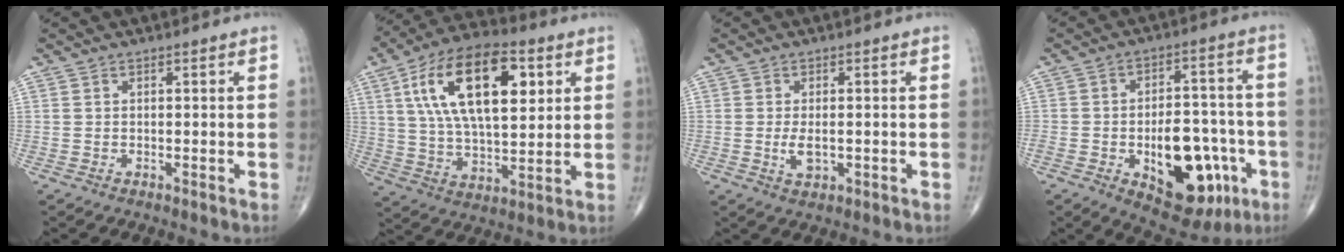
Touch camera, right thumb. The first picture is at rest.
{"total": 21.8, "force": [6.9, 10.3, 17.9], "torque": [-0.298, -0.005, 0.115]}
{"total": 3.4, "force": [-0.5, 1.7, 2.9], "torque": [-0.055, -0.005, -0.006]}
{"total": 19.1, "force": [-6.4, 10.2, 14.8], "torque": [-0.176, 0.038, -0.076]}